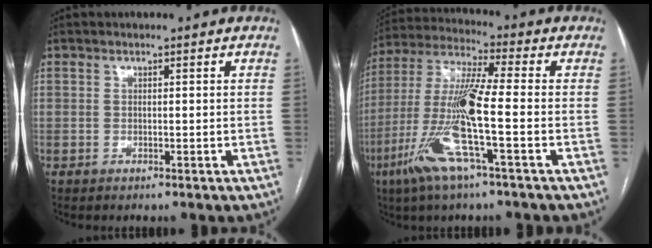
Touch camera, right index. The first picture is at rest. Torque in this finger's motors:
{"motor_torque": [0.61, -0.14, 1.05, 0.21]}